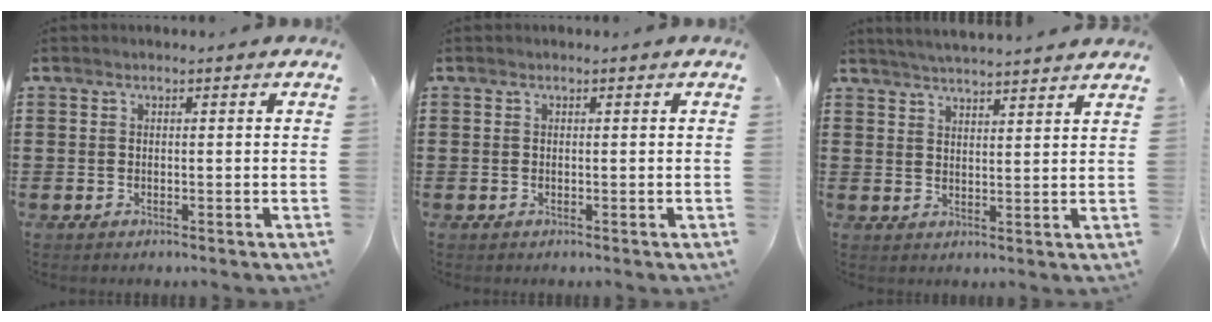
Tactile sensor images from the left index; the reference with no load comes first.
{"total": 0.0}
{"total": 3.8, "force": [3.7, -0.8, 0.3], "torque": [-0.017, -0.016, 0.065]}